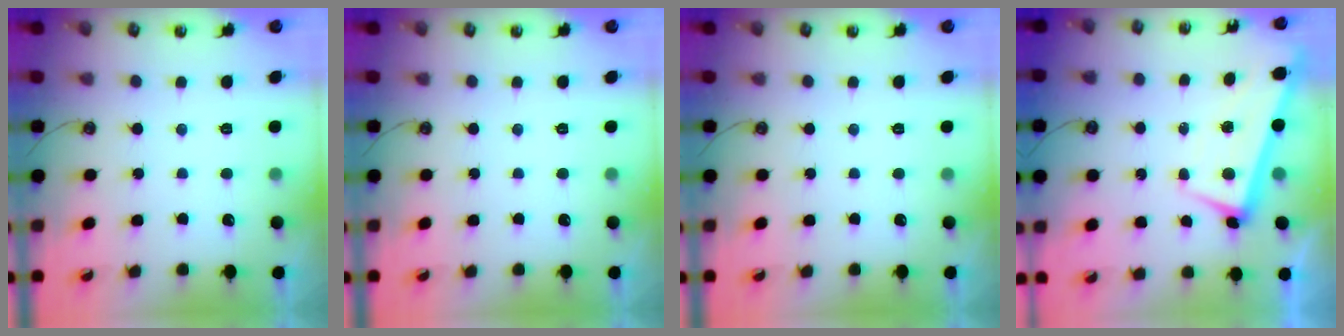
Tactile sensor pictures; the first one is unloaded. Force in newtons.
{"total": 0.0}
{"total": 0.0}
{"total": 1.5, "press": 0.5, "slide": 1.4}